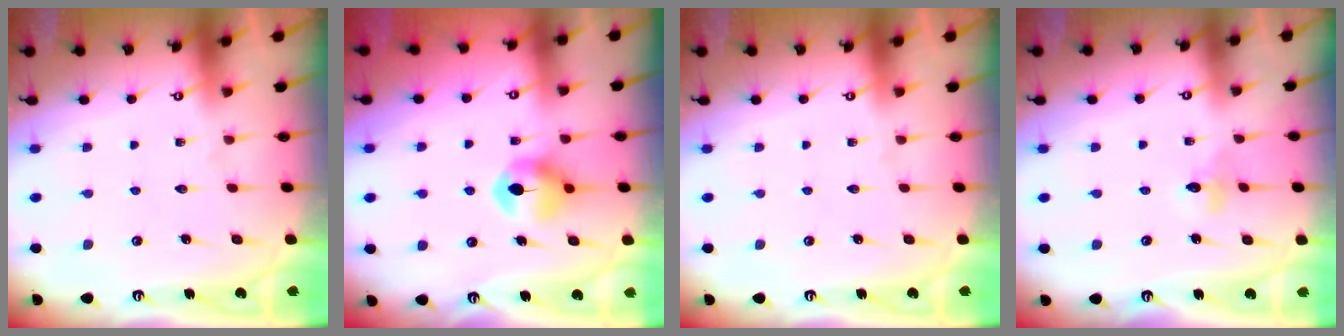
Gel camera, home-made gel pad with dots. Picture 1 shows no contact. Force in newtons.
{"total": 8.4, "press": 8.4, "slide": 0.3}
{"total": 0.0}
{"total": 3.9, "press": 3.8, "slide": 0.4}